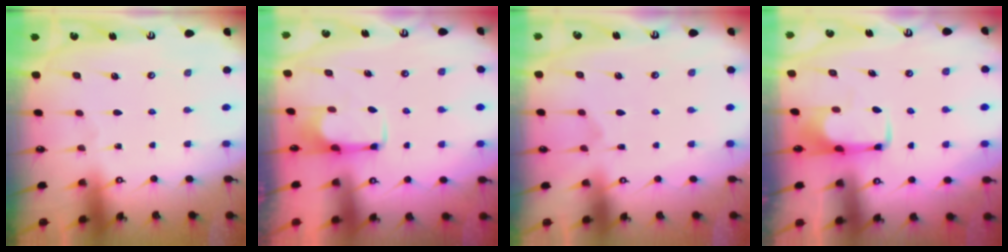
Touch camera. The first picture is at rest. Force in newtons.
{"total": 2.6, "press": 2.5, "slide": 0.9}
{"total": 5.9, "press": 5.7, "slide": 1.2}
{"total": 1.9, "press": 1.9, "slide": 0.4}